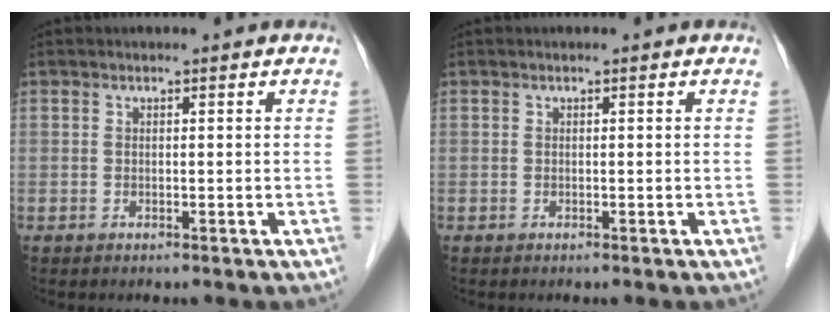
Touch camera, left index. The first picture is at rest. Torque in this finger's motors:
{"motor_torque": [0.00, 0.00, 0.00, 0.00]}